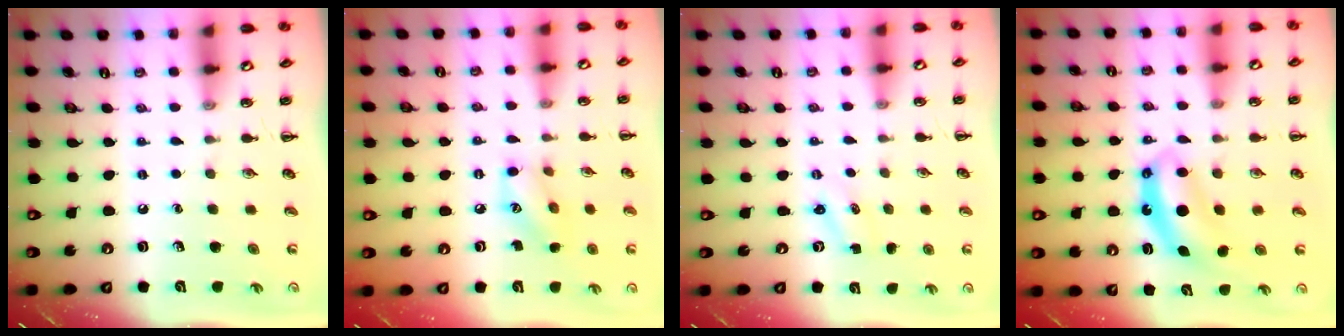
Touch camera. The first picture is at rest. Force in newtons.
{"total": 8.7, "press": 8.7, "slide": 0.3}
{"total": 0.9, "press": 0.8, "slide": 0.3}
{"total": 6.9, "press": 6.8, "slide": 0.7}